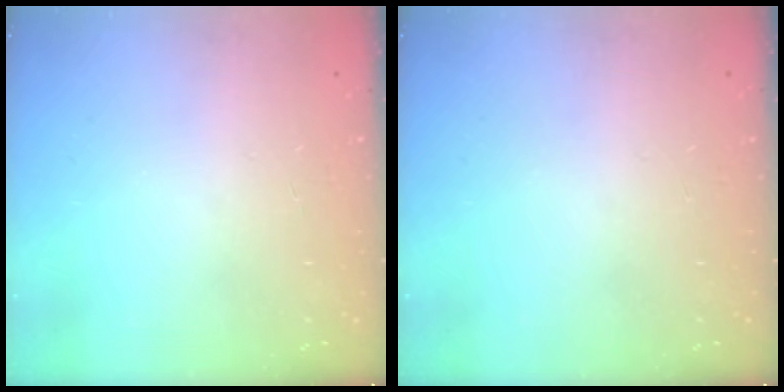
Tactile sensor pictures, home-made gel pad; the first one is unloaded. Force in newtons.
{"total": 0.0}